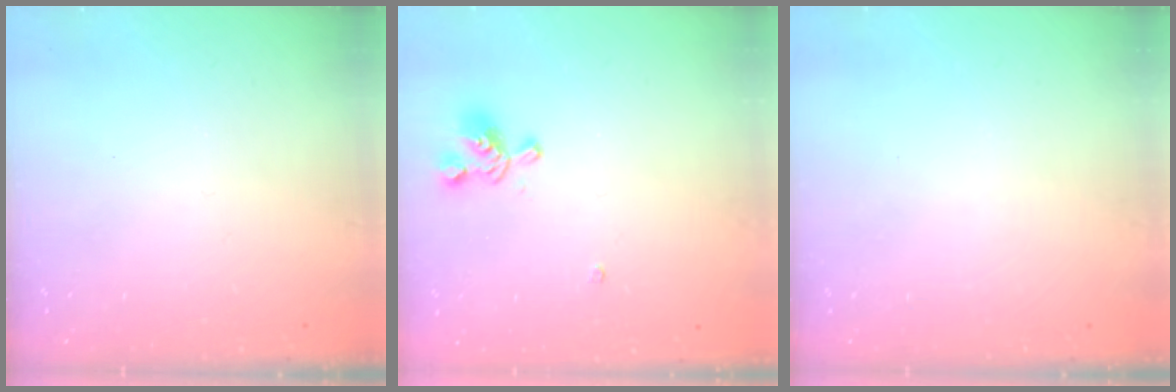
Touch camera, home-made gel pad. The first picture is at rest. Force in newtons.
{"total": 1.1, "press": 0.1, "slide": 1.1}
{"total": 0.0}